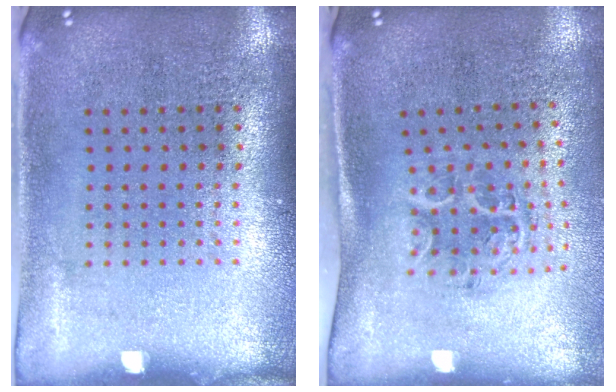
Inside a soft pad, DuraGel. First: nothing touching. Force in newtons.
{"total": 1.3, "press": 1.2, "slide": 0.4}